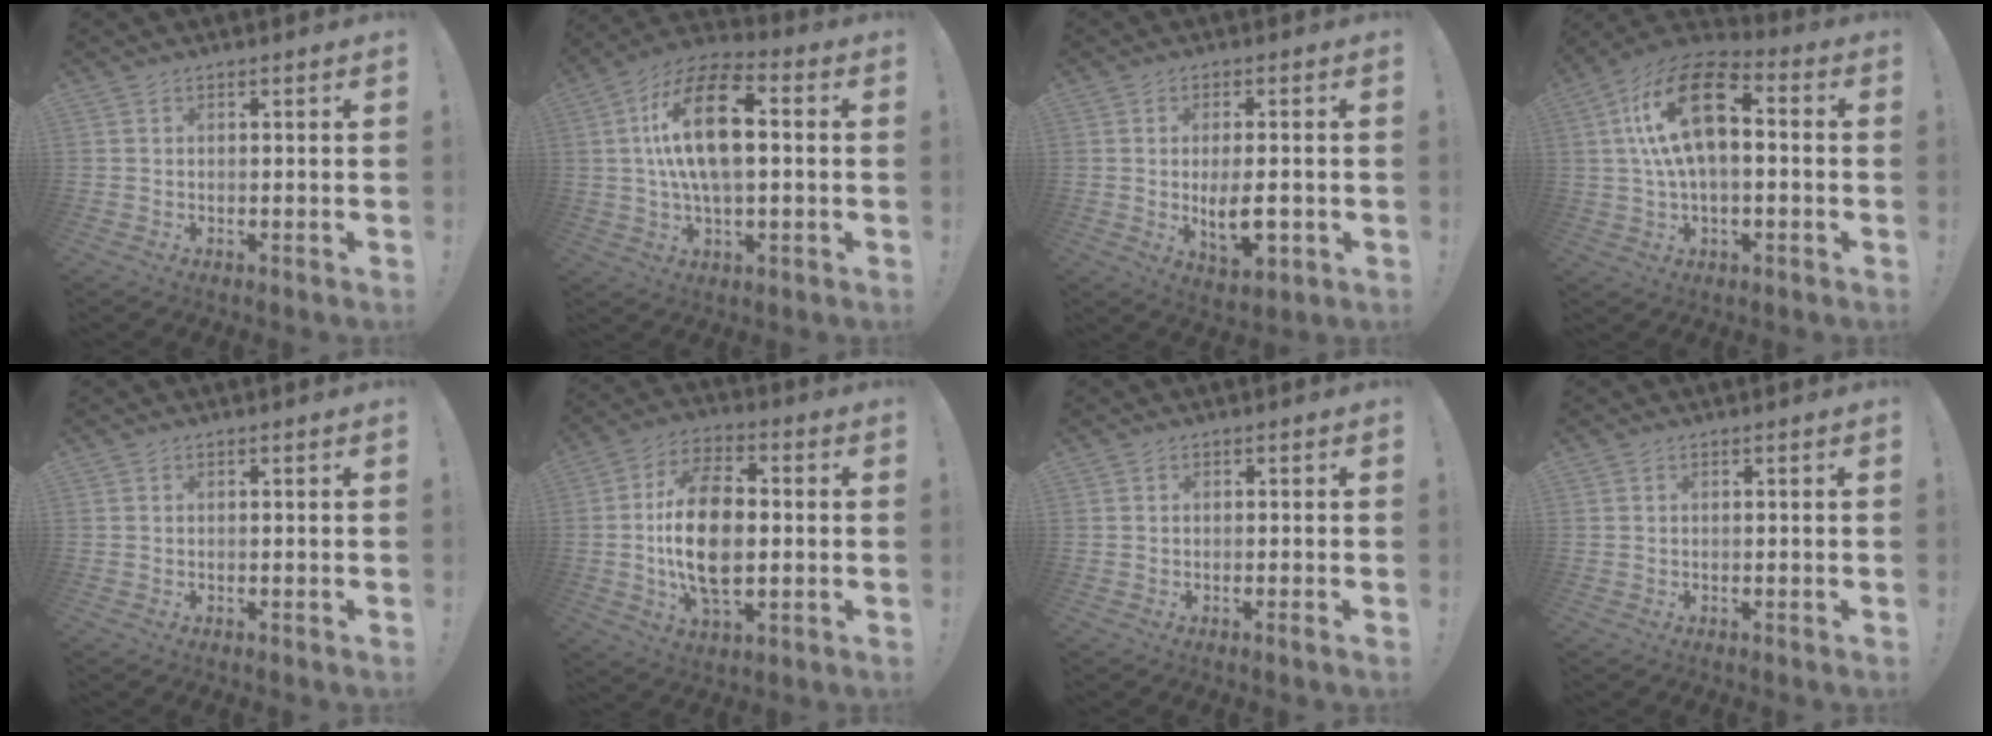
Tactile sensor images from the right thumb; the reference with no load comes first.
{"total": 17.8, "force": [2.1, 8.6, 15.4], "torque": [-0.273, 0.005, 0.026]}
{"total": 9.2, "force": [-1.1, 3.6, 8.4], "torque": [-0.129, -0.009, -0.018]}
{"total": 18.6, "force": [3.2, 9.7, 15.6], "torque": [-0.268, 0.003, 0.053]}
{"total": 0.0}
{"total": 17.2, "force": [-0.8, 10.4, 13.7], "torque": [-0.243, -0.002, -0.021]}
{"total": 1.2, "force": [-0.6, -0.2, 1.0], "torque": [-0.017, -0.001, -0.011]}
{"total": 0.0}